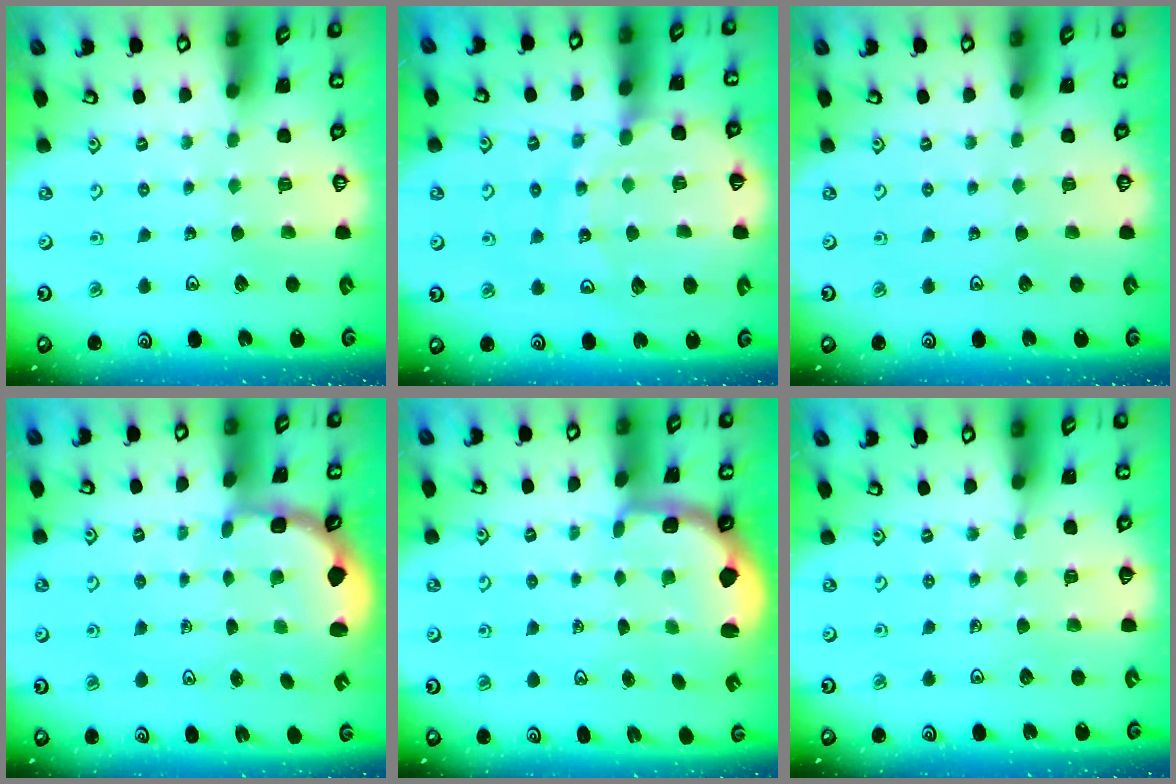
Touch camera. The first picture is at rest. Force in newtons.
{"total": 13.2, "press": 13.1, "slide": 1.5}
{"total": 0.0}
{"total": 2.9, "press": 1.8, "slide": 2.2}
{"total": 2.2, "press": 1.5, "slide": 1.6}
{"total": 4.7, "press": 4.2, "slide": 2.1}